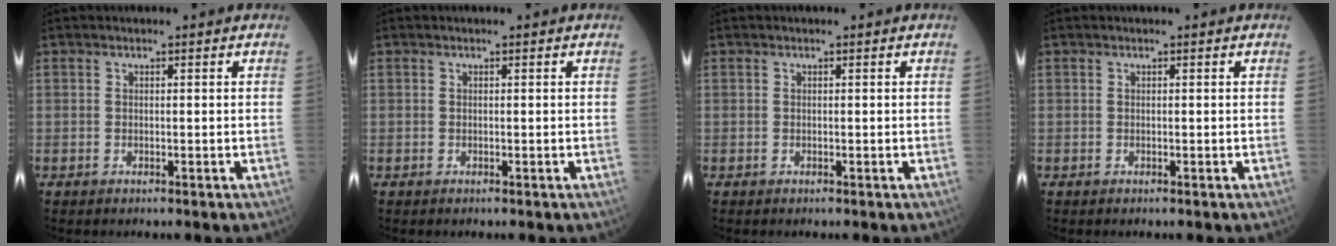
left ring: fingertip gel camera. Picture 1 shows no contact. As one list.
[{"total": 0.0}, {"total": 0.0}, {"total": 0.0}]